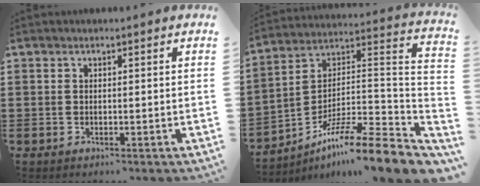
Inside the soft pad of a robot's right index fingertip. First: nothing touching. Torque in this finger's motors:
{"motor_torque": [0.24, 0.24, 0.18, 0.03]}